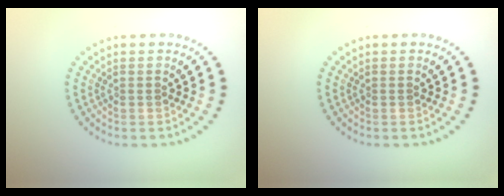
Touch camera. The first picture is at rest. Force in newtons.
{"total": 0.0}